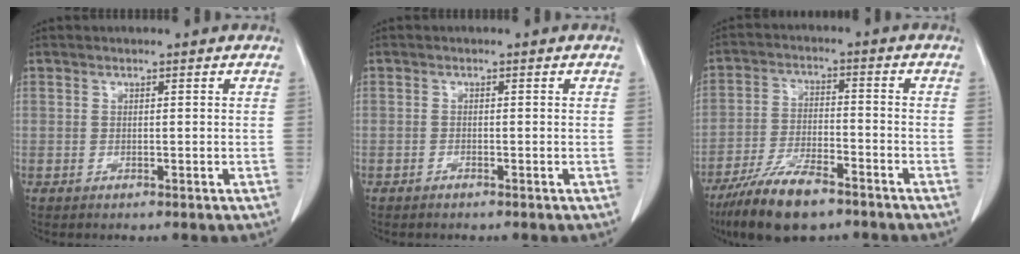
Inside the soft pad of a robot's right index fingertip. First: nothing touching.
{"total": 0.5, "force": [-0.5, 0.1, 0.1], "torque": [-0.007, -0.001, -0.009]}
{"total": 11.6, "force": [-8.4, 3.0, 7.4], "torque": [-0.141, -0.019, -0.149]}